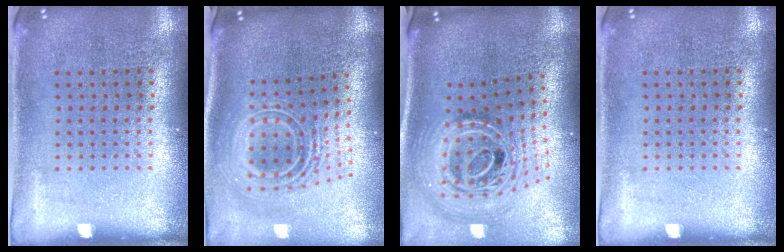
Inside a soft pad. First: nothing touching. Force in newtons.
{"total": 2.6, "press": 1.8, "slide": 1.9}
{"total": 3.0, "press": 2.0, "slide": 2.3}
{"total": 0.0}